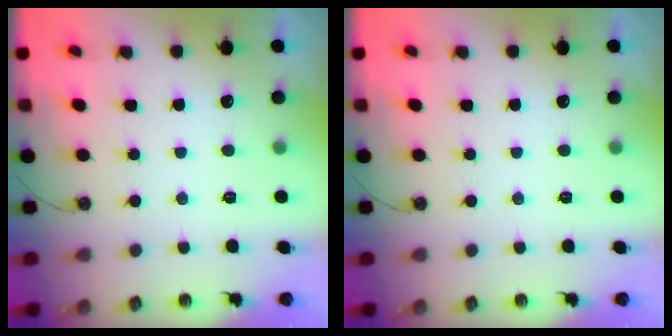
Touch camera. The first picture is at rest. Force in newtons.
{"total": 0.0}